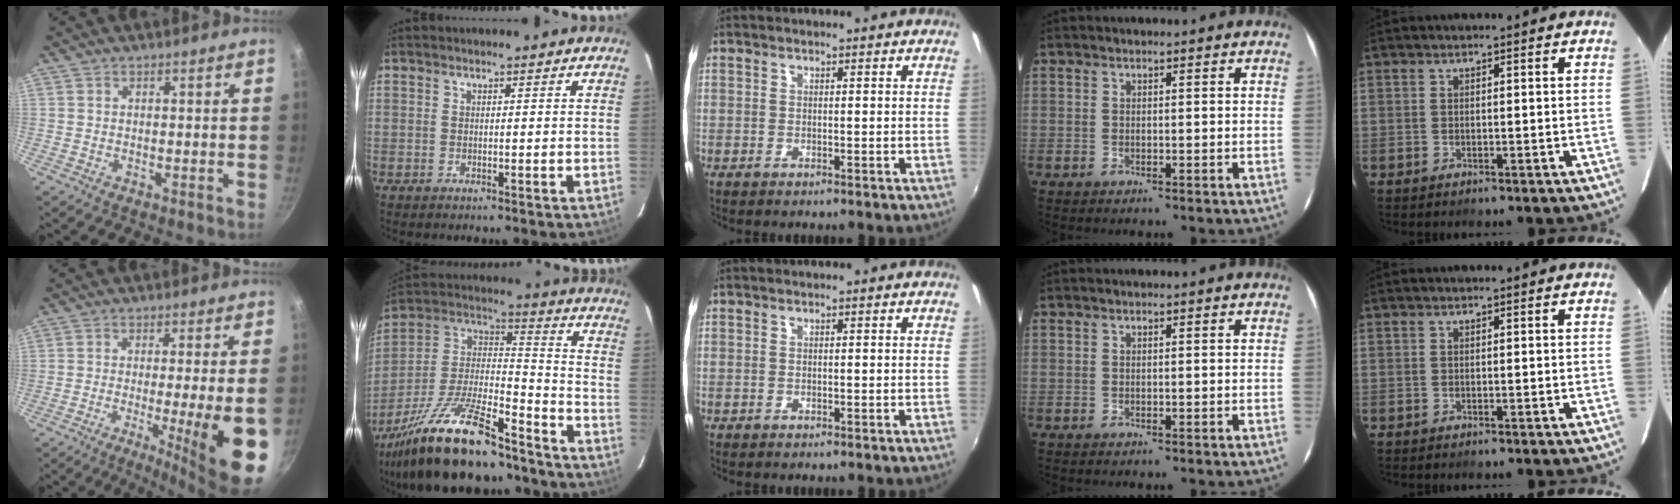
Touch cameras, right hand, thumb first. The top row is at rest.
{"thumb": {"total": 14.2, "force": [-3.8, 1.4, 13.6], "torque": [-0.189, -0.003, -0.049]}, "index": {"total": 26.4, "force": [-19.3, 8.2, 15.9], "torque": [-0.308, -0.009, -0.312]}}